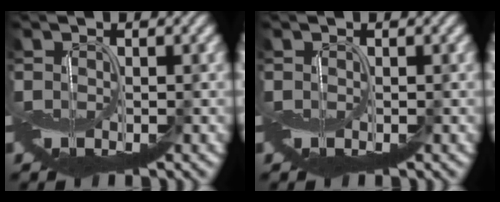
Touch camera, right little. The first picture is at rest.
{"total": 0.0}